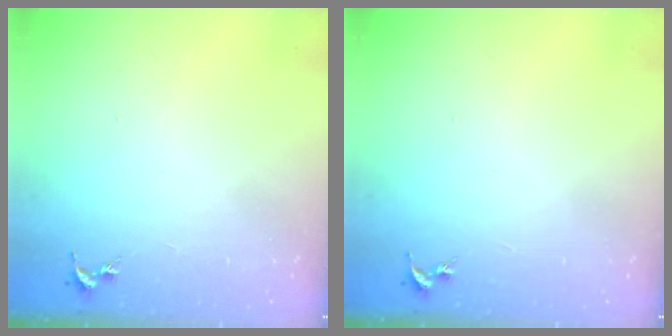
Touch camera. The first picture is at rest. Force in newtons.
{"total": 0.0}